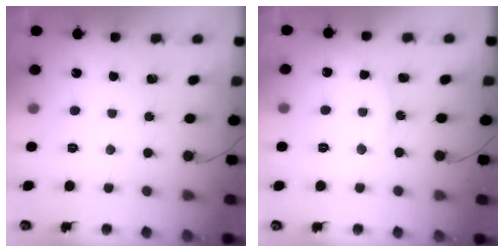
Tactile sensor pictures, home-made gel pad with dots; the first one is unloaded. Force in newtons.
{"total": 7.4, "press": 7.4, "slide": 0.1}